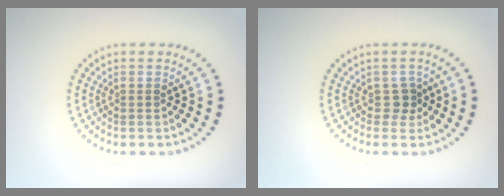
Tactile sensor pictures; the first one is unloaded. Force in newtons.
{"total": 1.3, "press": 1.0, "slide": 0.9}